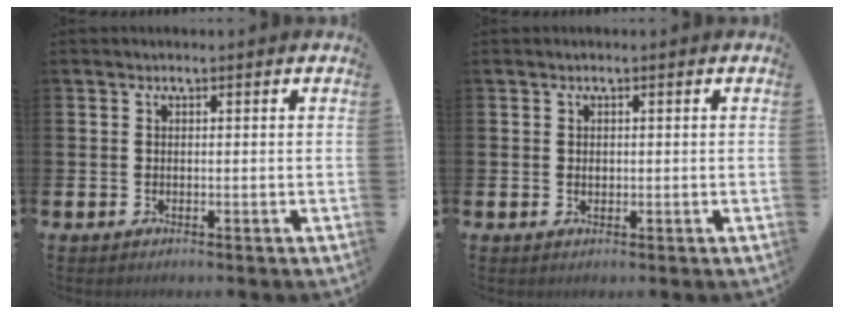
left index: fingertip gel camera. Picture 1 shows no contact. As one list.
[{"total": 0.7, "force": [0.2, 0.5, 0.4], "torque": [0.000, 0.000, 0.000]}]